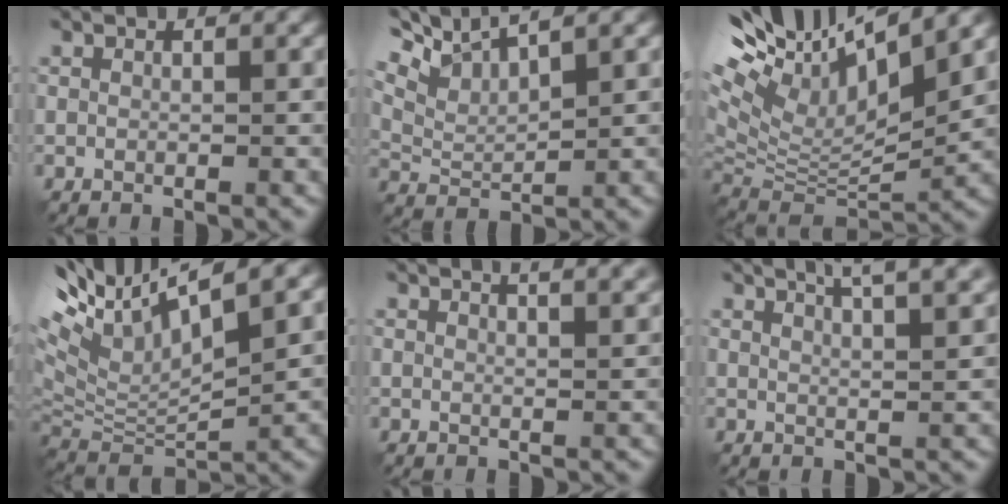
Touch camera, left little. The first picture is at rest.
{"total": 5.5, "force": [3.5, 1.7, 3.9], "torque": [-0.089, 0.011, 0.068]}
{"total": 13.5, "force": [6.9, 5.3, 10.2], "torque": [-0.222, 0.032, 0.127]}
{"total": 11.2, "force": [6.4, 3.5, 8.5], "torque": [-0.193, 0.029, 0.116]}
{"total": 6.0, "force": [4.0, 2.4, 3.7], "torque": [-0.016, 0.039, 0.025]}
{"total": 8.0, "force": [5.5, 2.7, 5.2], "torque": [-0.041, 0.032, 0.043]}